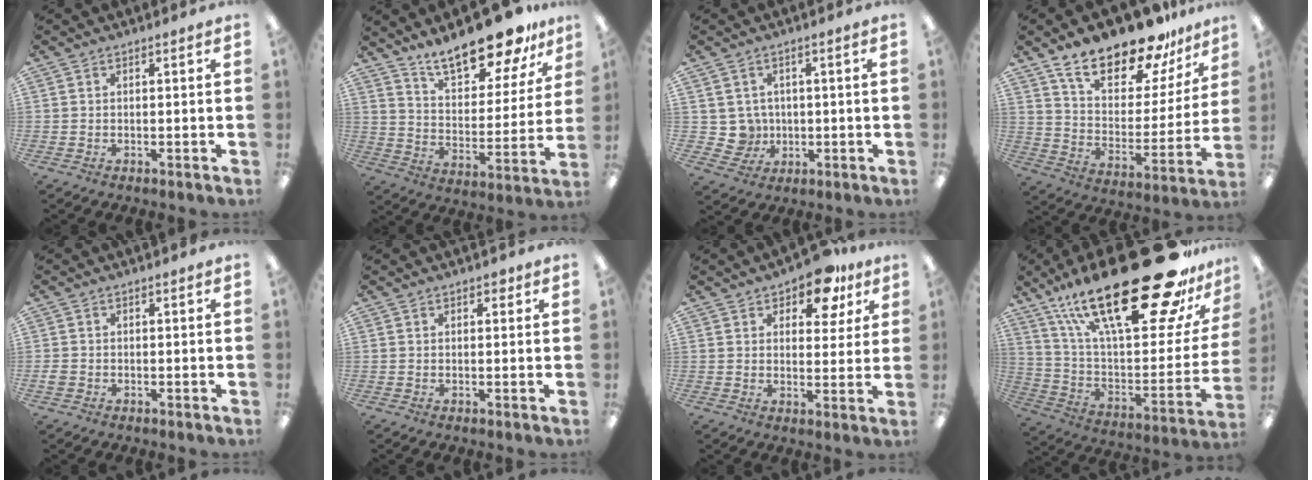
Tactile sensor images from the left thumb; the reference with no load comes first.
{"total": 17.9, "force": [15.3, 5.0, 7.9], "torque": [-0.132, -0.107, 0.265]}
{"total": 5.3, "force": [0.7, 5.2, 0.7], "torque": [-0.022, -0.001, 0.016]}
{"total": 20.1, "force": [16.5, 7.1, 9.0], "torque": [-0.158, -0.110, 0.288]}
{"total": 1.5, "force": [-0.3, 1.3, 0.7], "torque": [-0.011, 0.003, -0.007]}
{"total": 1.5, "force": [0.9, 0.9, 0.9], "torque": [-0.009, 0.001, 0.013]}
{"total": 10.1, "force": [6.9, 4.7, 5.6], "torque": [-0.065, -0.031, 0.117]}
{"total": 36.0, "force": [22.1, 12.3, 25.6], "torque": [-0.376, -0.139, 0.393]}